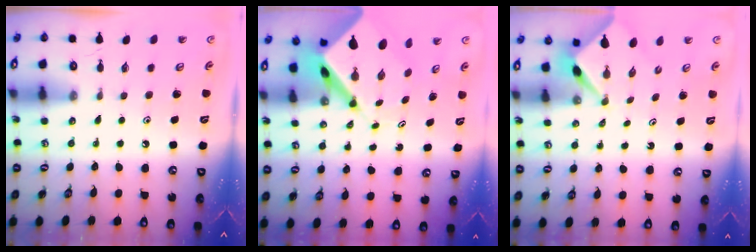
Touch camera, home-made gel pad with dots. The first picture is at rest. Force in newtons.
{"total": 8.9, "press": 8.9, "slide": 0.8}
{"total": 2.2, "press": 2.2, "slide": 0.3}